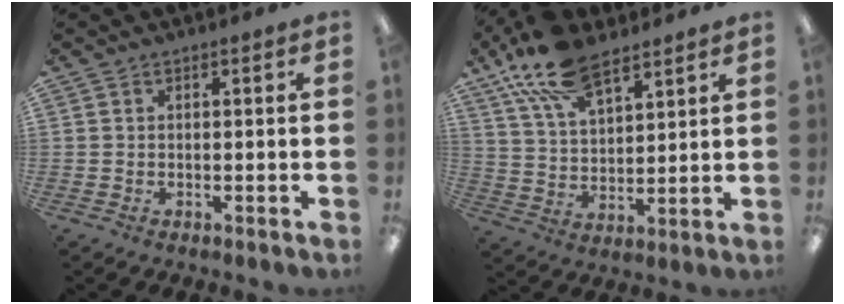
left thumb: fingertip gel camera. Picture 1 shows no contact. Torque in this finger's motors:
{"motor_torque": [0.24, 0.26, 1.16, -1.61, 0.11]}